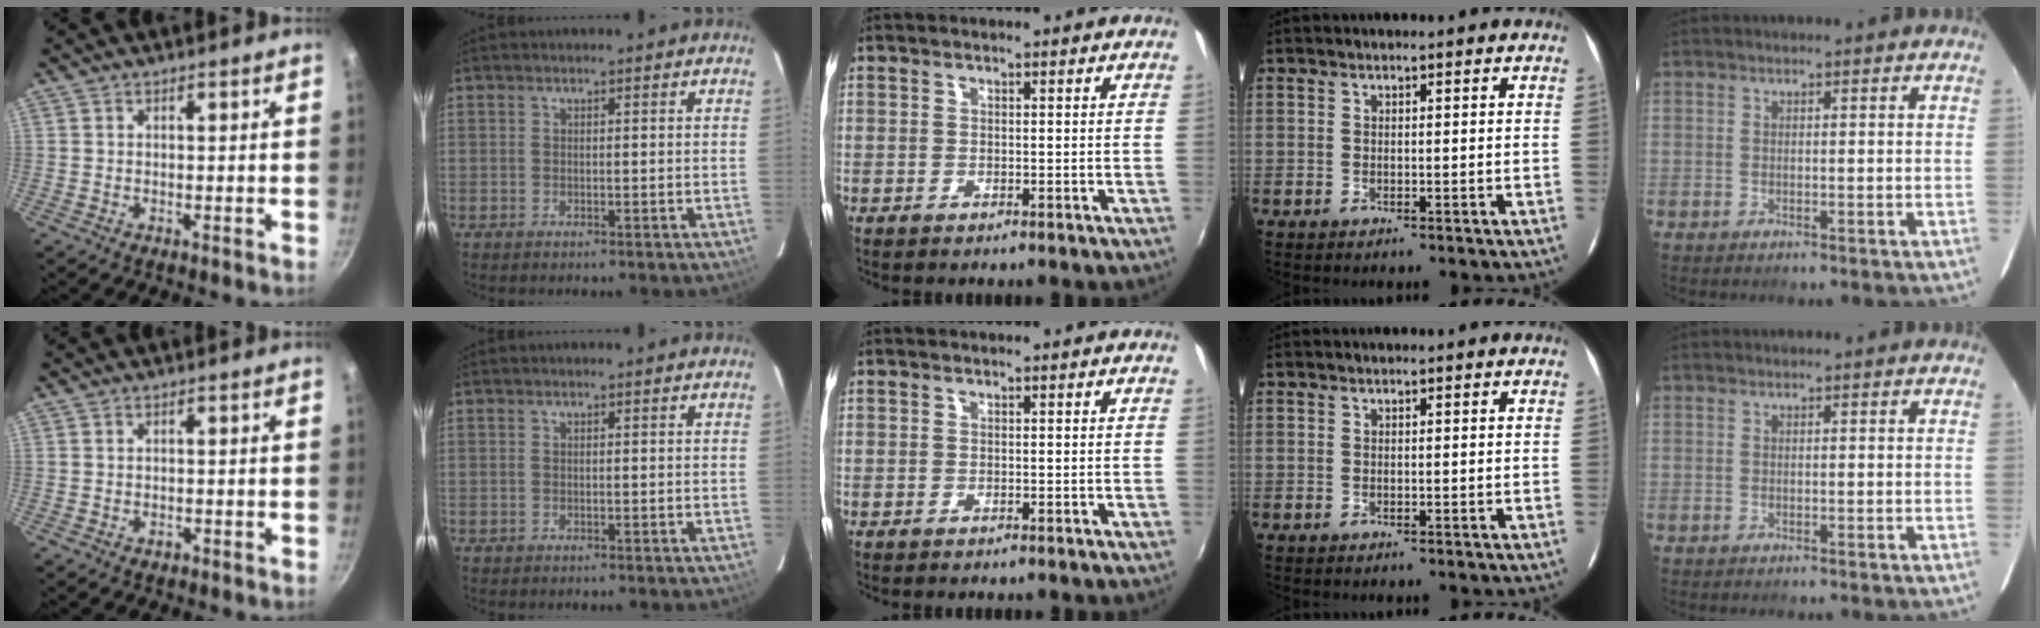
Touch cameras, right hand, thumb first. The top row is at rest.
{"thumb": {"total": 0.7, "force": [-0.4, 0.4, 0.3], "torque": [-0.005, 0.001, -0.004]}}